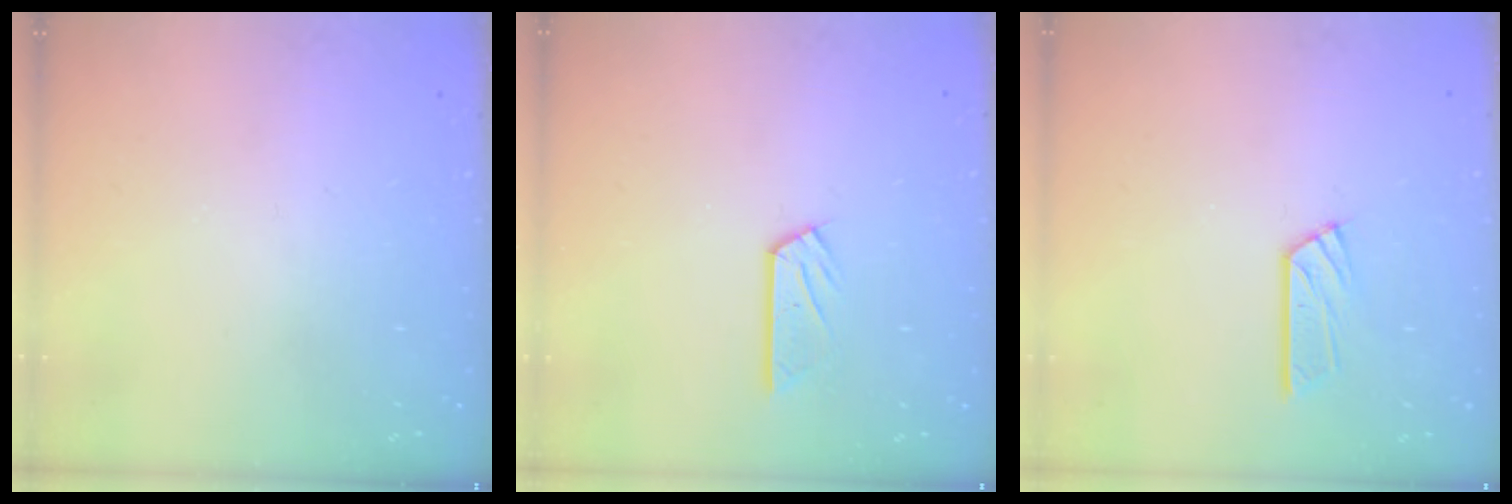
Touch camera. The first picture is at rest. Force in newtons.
{"total": 4.5, "press": 4.5, "slide": 0.2}
{"total": 6.9, "press": 6.9, "slide": 0.6}